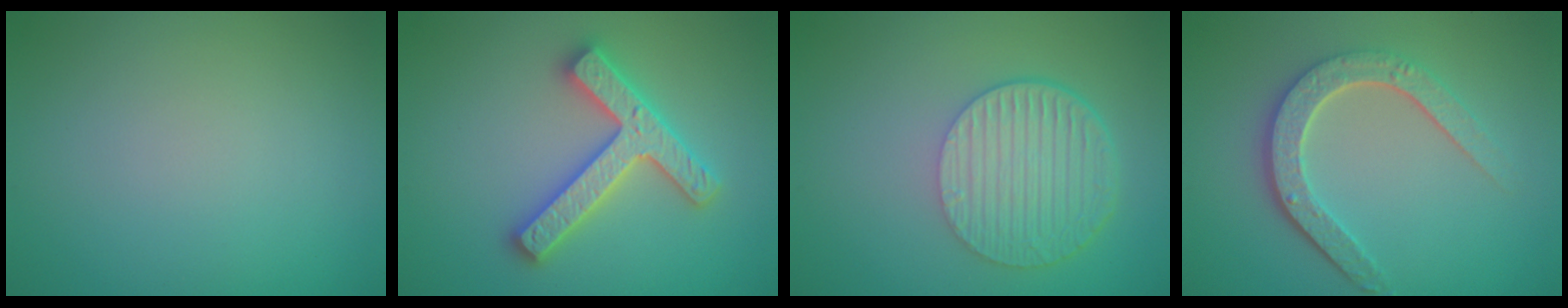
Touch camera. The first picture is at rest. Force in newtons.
{"total": 4.5, "press": 4.4, "slide": 0.8}
{"total": 6.5, "press": 4.5, "slide": 4.7}
{"total": 4.7, "press": 3.6, "slide": 3.0}